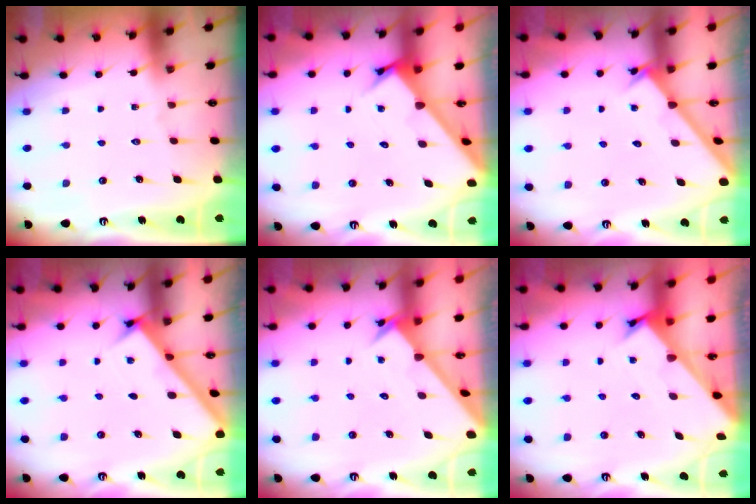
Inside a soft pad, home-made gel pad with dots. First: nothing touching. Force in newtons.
{"total": 2.9, "press": 2.9, "slide": 0.2}
{"total": 3.5, "press": 3.4, "slide": 0.5}
{"total": 2.7, "press": 2.7, "slide": 0.3}
{"total": 2.6, "press": 2.6, "slide": 0.2}
{"total": 2.4, "press": 2.4, "slide": 0.2}